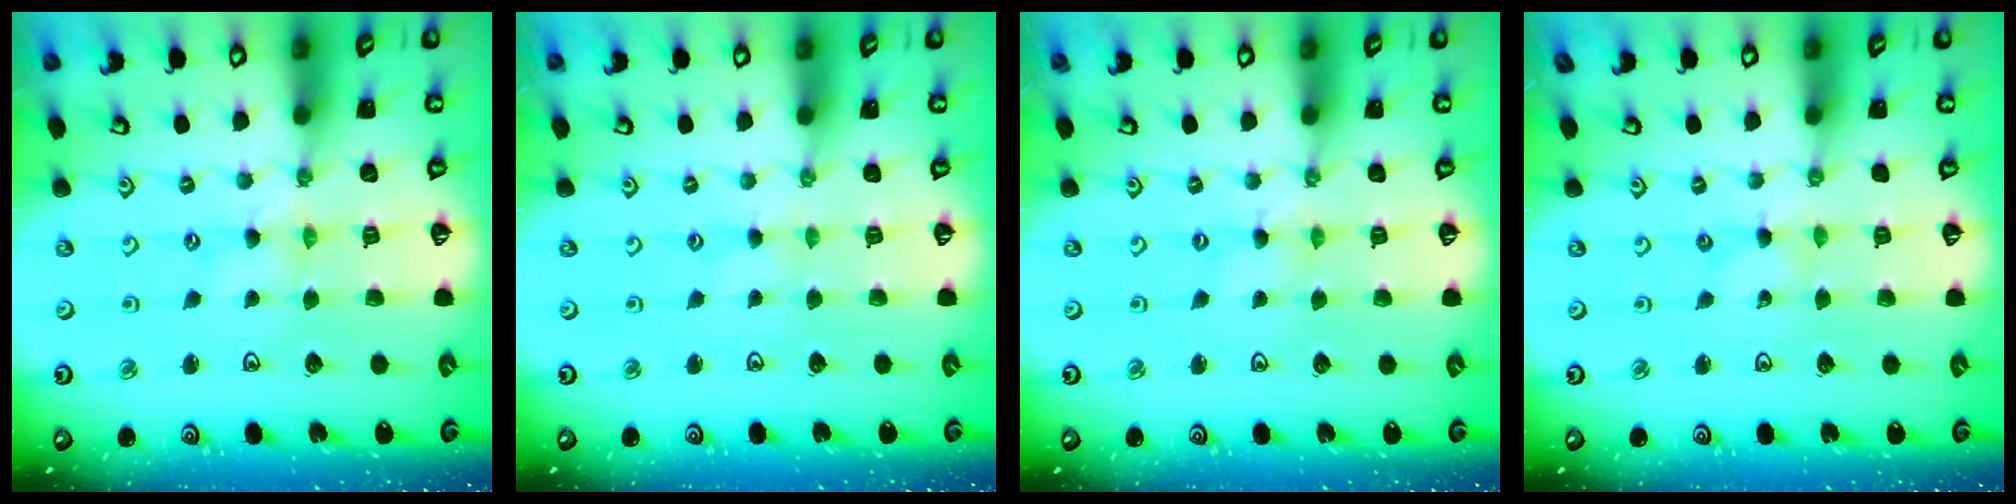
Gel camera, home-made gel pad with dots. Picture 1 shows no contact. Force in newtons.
{"total": 0.0}
{"total": 0.0}
{"total": 0.0}